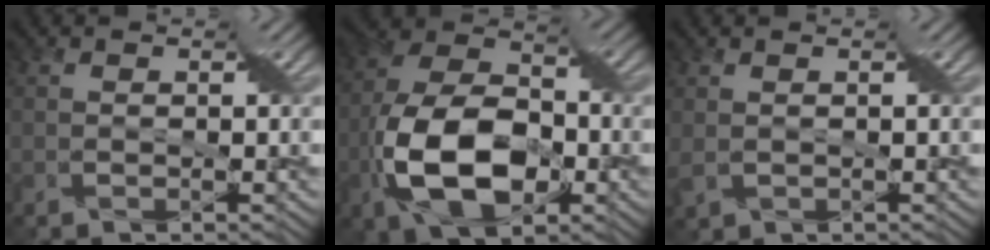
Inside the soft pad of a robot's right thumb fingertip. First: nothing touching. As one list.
[{"total": 13.0, "force": [-4.3, 7.6, 9.7], "torque": [-0.211, -0.011, -0.095]}, {"total": 2.1, "force": [0.3, 1.5, 1.4], "torque": [-0.043, -0.003, 0.008]}]